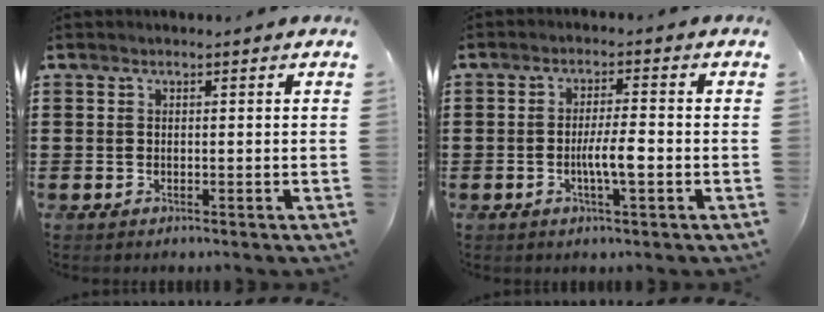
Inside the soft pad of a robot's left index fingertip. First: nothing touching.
{"total": 4.6, "force": [-1.0, 0.8, 4.4], "torque": [-0.083, 0.000, -0.022]}